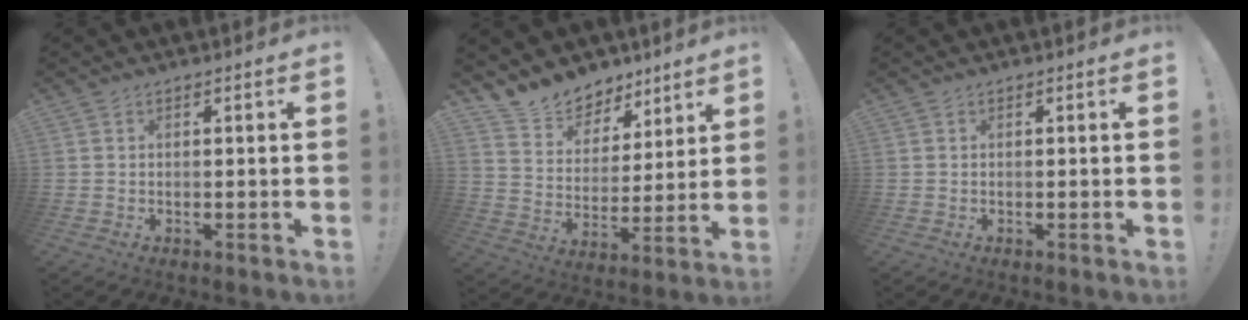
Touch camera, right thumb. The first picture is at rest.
{"total": 10.3, "force": [8.5, 5.7, 1.0], "torque": [-0.028, -0.073, 0.163]}
{"total": 0.0}